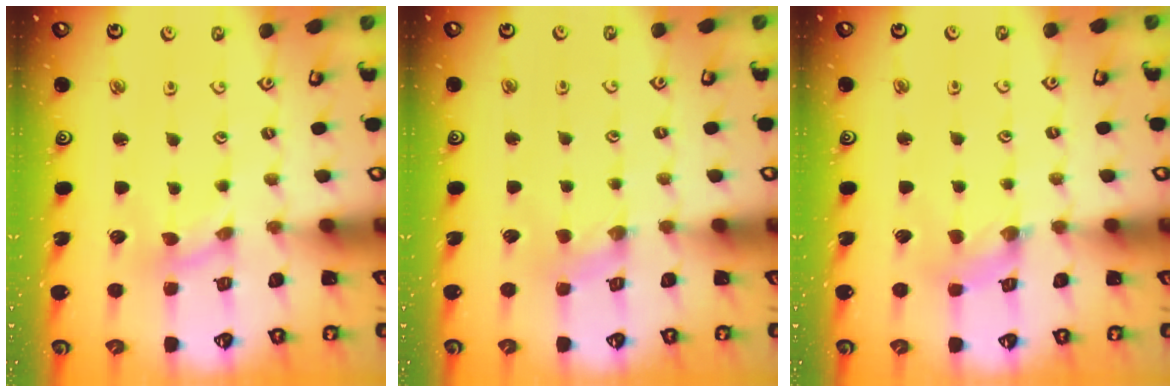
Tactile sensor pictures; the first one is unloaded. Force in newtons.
{"total": 0.9, "press": 0.9, "slide": 0.2}
{"total": 1.1, "press": 1.1, "slide": 0.1}